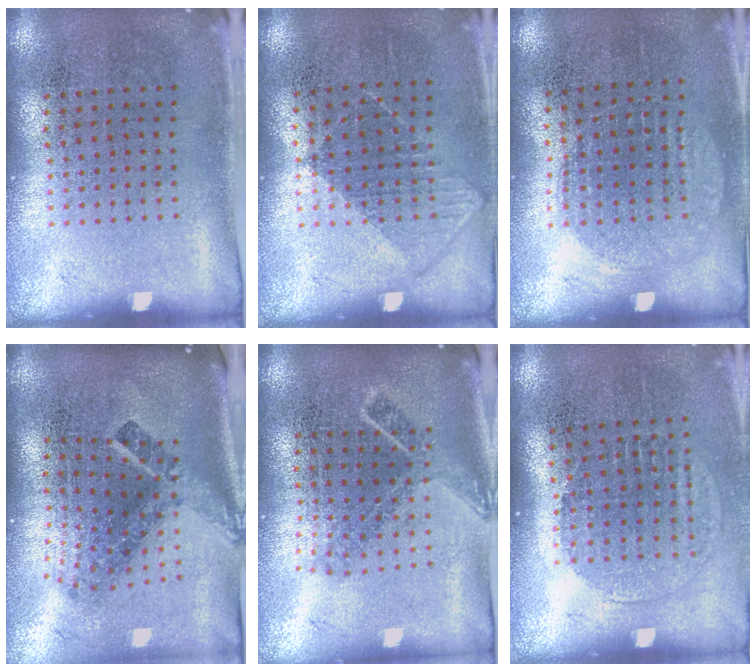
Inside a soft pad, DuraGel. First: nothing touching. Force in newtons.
{"total": 0.6, "press": 0.4, "slide": 0.4}
{"total": 1.0, "press": 0.9, "slide": 0.4}
{"total": 2.7, "press": 1.6, "slide": 2.1}
{"total": 1.8, "press": 1.4, "slide": 1.2}
{"total": 1.4, "press": 1.1, "slide": 0.7}